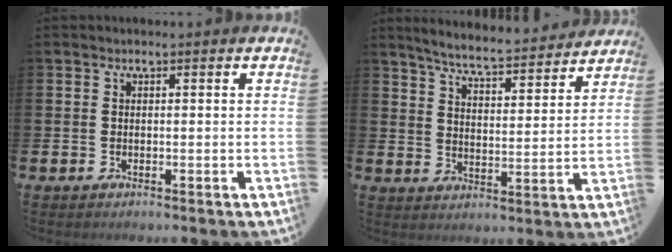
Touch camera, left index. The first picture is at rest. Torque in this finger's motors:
{"motor_torque": [0.24, -0.32, 0.36, 0.12]}